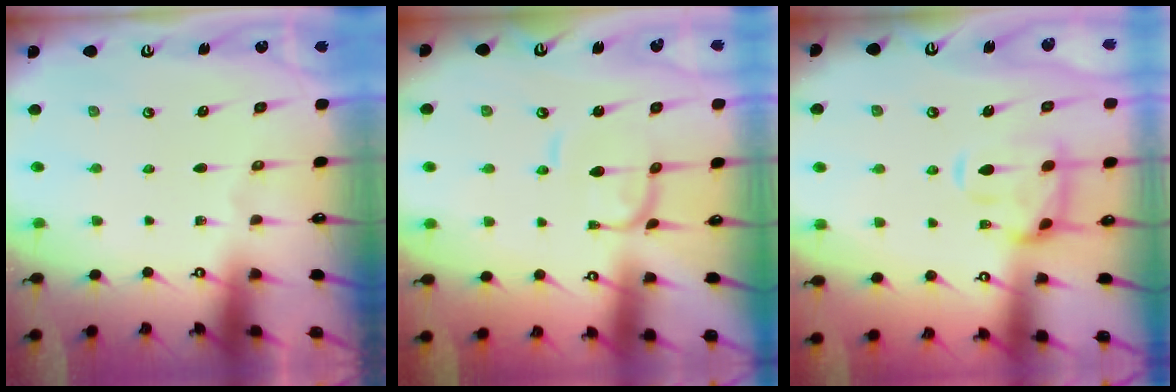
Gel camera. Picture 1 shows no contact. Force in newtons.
{"total": 0.6, "press": 0.6, "slide": 0.3}
{"total": 5.5, "press": 5.2, "slide": 1.6}